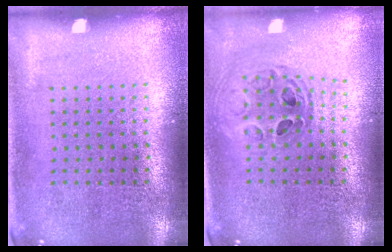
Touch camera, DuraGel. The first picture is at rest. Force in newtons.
{"total": 0.7, "press": 0.7, "slide": 0.1}